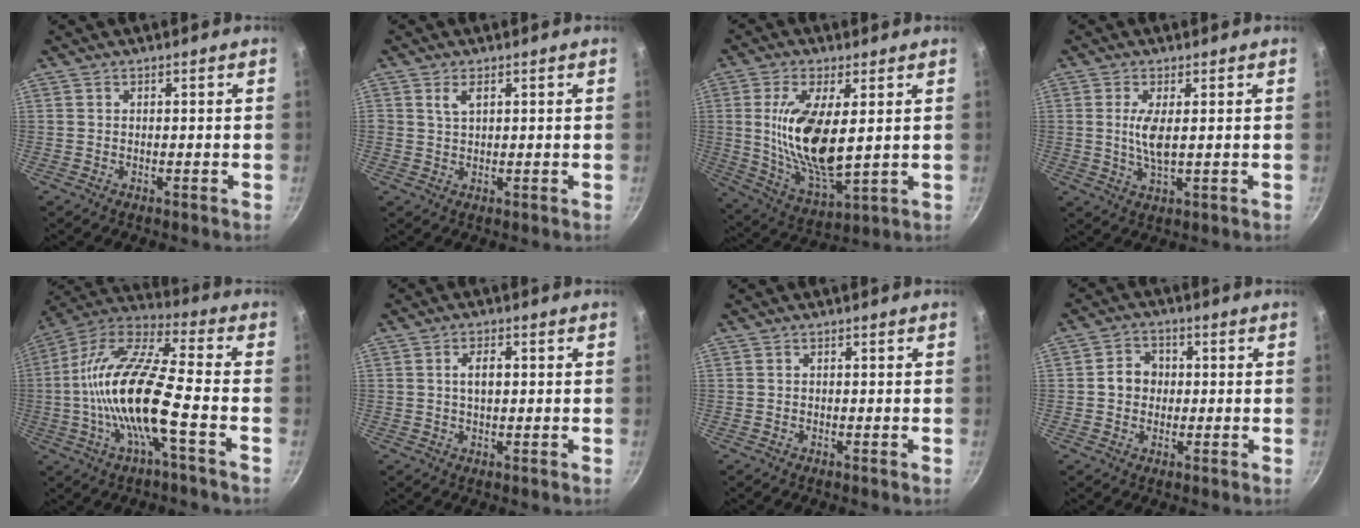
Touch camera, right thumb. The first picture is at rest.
{"total": 2.3, "force": [1.1, 1.2, 1.6], "torque": [-0.028, -0.005, 0.020]}
{"total": 16.0, "force": [2.3, 6.4, 14.5], "torque": [-0.273, -0.023, 0.051]}
{"total": 4.9, "force": [0.7, 1.4, 4.7], "torque": [-0.101, -0.006, 0.014]}
{"total": 19.1, "force": [-3.8, 4.9, 18.0], "torque": [-0.344, 0.041, -0.091]}
{"total": 3.3, "force": [0.4, 1.7, 2.8], "torque": [-0.042, 0.008, 0.005]}
{"total": 0.0}
{"total": 5.2, "force": [0.1, 4.6, 2.4], "torque": [-0.011, 0.011, -0.007]}